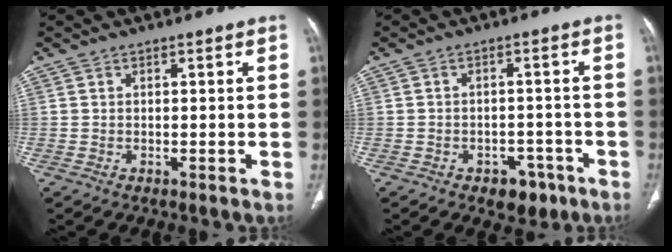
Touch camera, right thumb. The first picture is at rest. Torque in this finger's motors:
{"motor_torque": [0.60, 0.78, -0.11, 0.02, 0.02]}